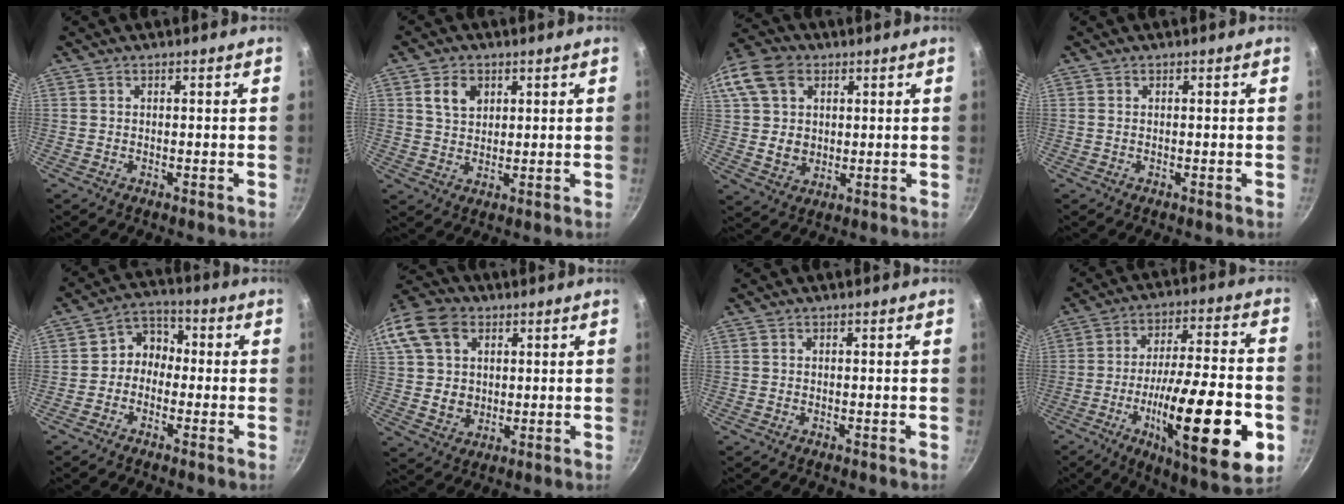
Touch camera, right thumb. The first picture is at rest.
{"total": 5.3, "force": [2.1, 3.8, 3.1], "torque": [-0.040, -0.006, 0.040]}
{"total": 17.7, "force": [5.8, 13.8, 9.5], "torque": [-0.204, 0.017, 0.105]}
{"total": 0.0}
{"total": 5.8, "force": [-1.0, 4.9, 2.9], "torque": [-0.012, 0.026, -0.035]}
{"total": 16.5, "force": [5.2, 12.9, 8.9], "torque": [-0.178, 0.011, 0.093]}
{"total": 0.0}
{"total": 26.1, "force": [-8.0, 7.1, 23.8], "torque": [-0.348, 0.020, -0.119]}